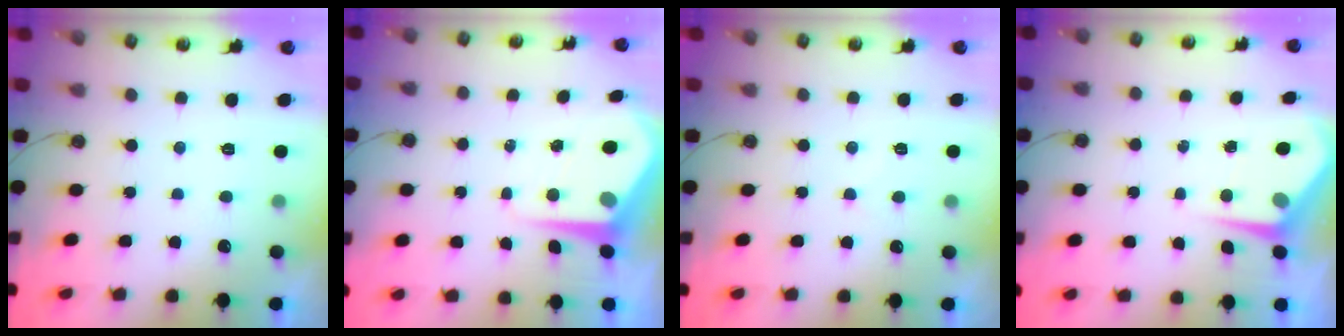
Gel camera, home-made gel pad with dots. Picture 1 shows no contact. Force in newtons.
{"total": 8.2, "press": 8.2, "slide": 0.9}
{"total": 4.3, "press": 4.2, "slide": 0.5}
{"total": 5.4, "press": 5.3, "slide": 0.6}